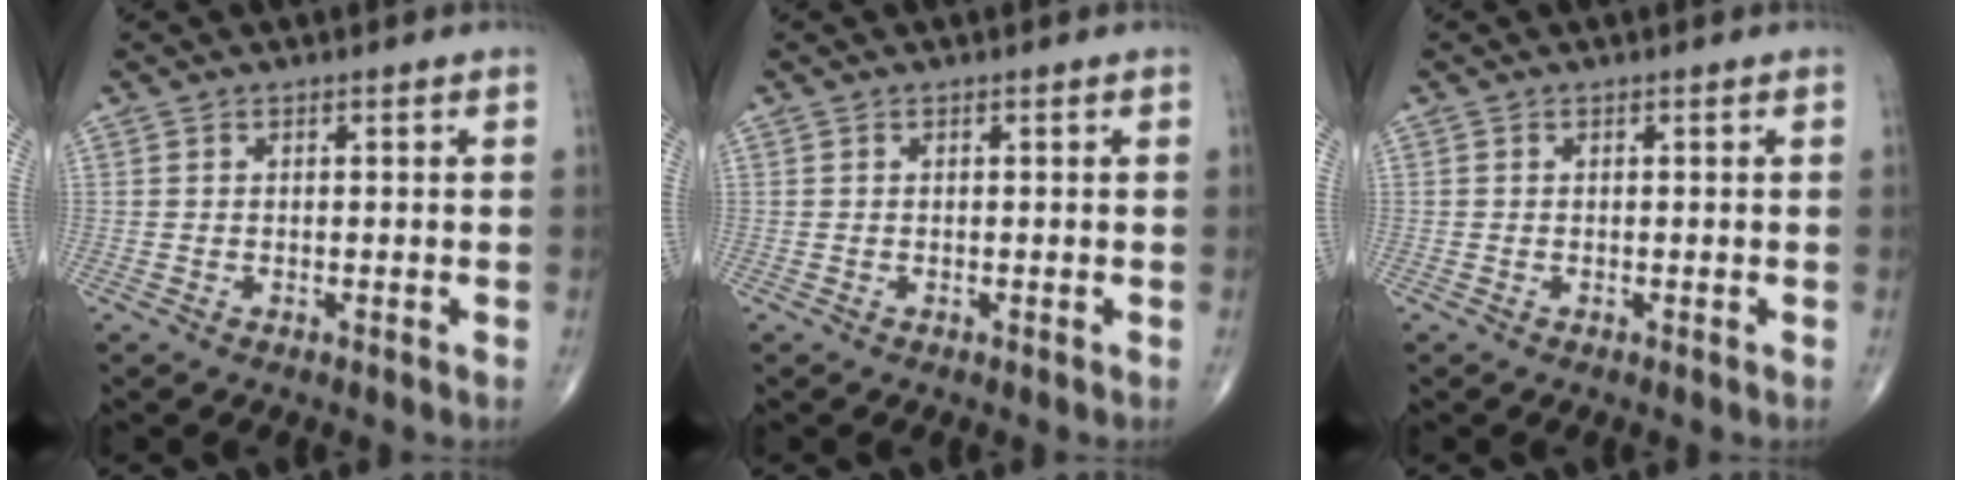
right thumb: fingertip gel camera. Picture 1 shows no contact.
{"total": 0.0}
{"total": 0.0}